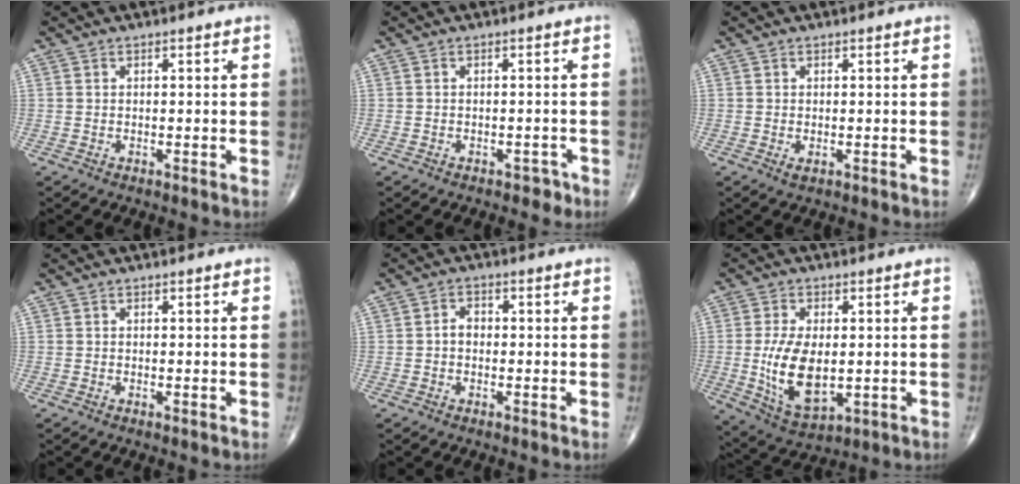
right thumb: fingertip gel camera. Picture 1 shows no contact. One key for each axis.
{"total": 1.7, "fx": -1.1, "fy": 1.1, "fz": 0.6, "tx": 0.000, "ty": 0.009, "tz": -0.011}
{"total": 0.9, "fx": -0.1, "fy": 0.4, "fz": 0.7, "tx": -0.014, "ty": -0.002, "tz": 0.001}
{"total": 0.0}
{"total": 2.4, "fx": -0.3, "fy": 1.8, "fz": 1.5, "tx": -0.017, "ty": 0.012, "tz": -0.010}
{"total": 12.3, "fx": -0.7, "fy": 6.5, "fz": 10.4, "tx": -0.191, "ty": -0.016, "tz": 0.004}